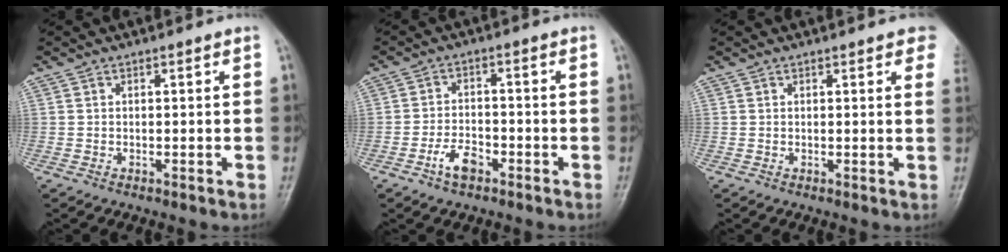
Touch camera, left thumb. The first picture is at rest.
{"total": 4.8, "force": [-2.8, 2.5, 3.0], "torque": [-0.051, 0.021, -0.052]}
{"total": 5.4, "force": [3.6, 1.7, 3.7], "torque": [-0.024, -0.003, 0.031]}